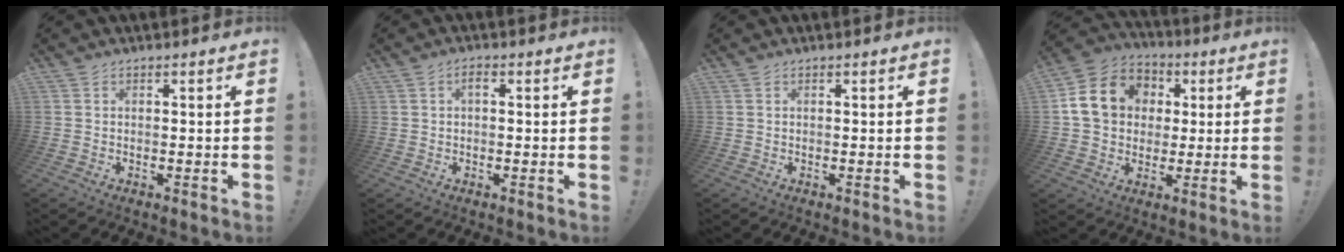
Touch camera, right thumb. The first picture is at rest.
{"total": 2.6, "force": [0.5, 2.2, 1.3], "torque": [-0.013, -0.002, 0.005]}
{"total": 0.0}
{"total": 15.7, "force": [2.9, 13.2, 8.0], "torque": [-0.119, 0.008, 0.065]}